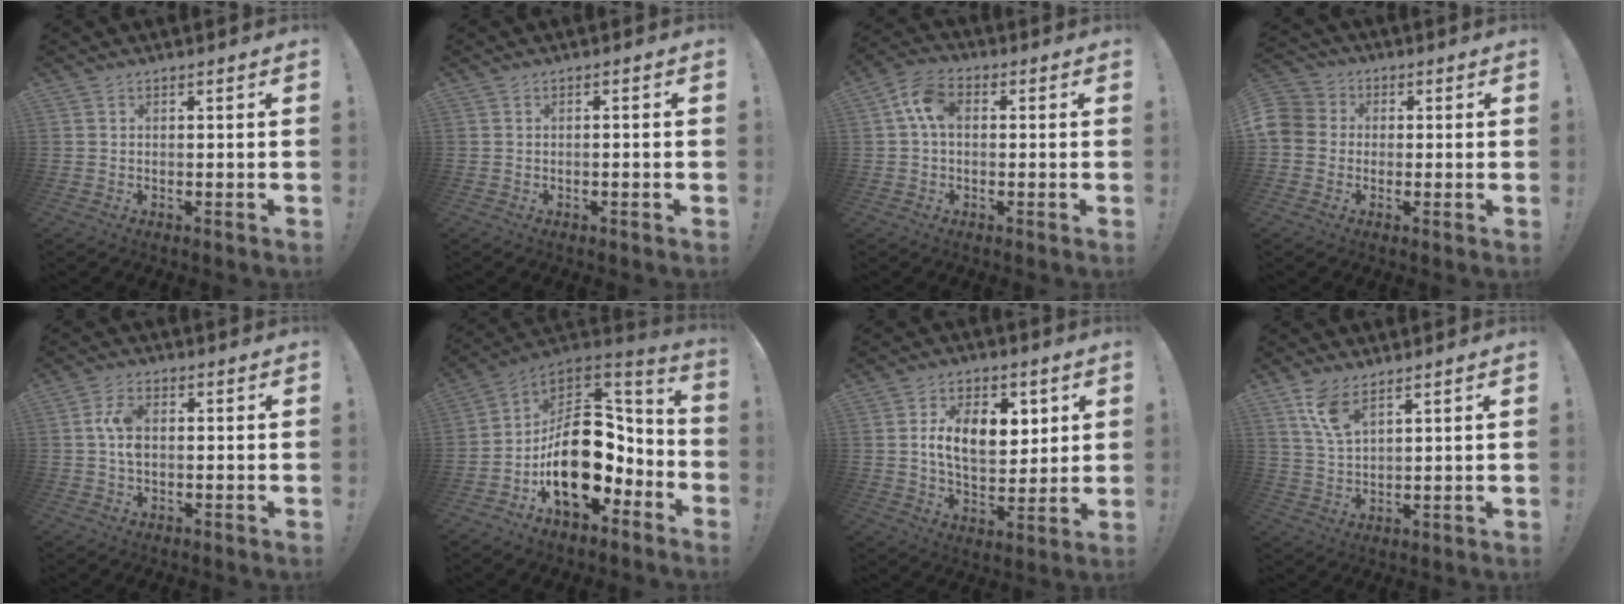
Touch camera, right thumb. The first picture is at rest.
{"total": 1.0, "force": [-0.6, 0.0, 0.8], "torque": [-0.015, 0.001, -0.010]}
{"total": 7.6, "force": [0.9, 4.8, 5.8], "torque": [-0.113, 0.009, 0.018]}
{"total": 6.4, "force": [-0.7, 6.0, 2.2], "torque": [-0.052, 0.017, -0.014]}
{"total": 6.2, "force": [0.5, 3.9, 4.9], "torque": [-0.098, 0.012, 0.012]}
{"total": 22.8, "force": [-3.1, 15.5, 16.5], "torque": [-0.242, 0.012, -0.031]}
{"total": 12.7, "force": [3.4, 8.0, 9.3], "torque": [-0.141, -0.003, 0.060]}
{"total": 8.0, "force": [5.3, 3.0, 5.3], "torque": [-0.097, -0.022, 0.099]}